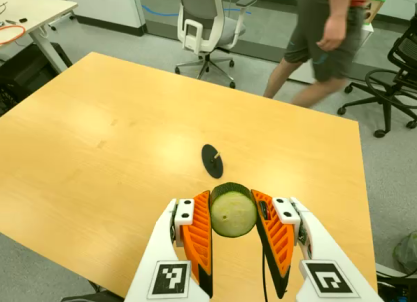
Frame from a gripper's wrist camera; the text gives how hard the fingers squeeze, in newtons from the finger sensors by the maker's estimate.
{"total": 11.3, "left": 10.8, "right": 11.8}